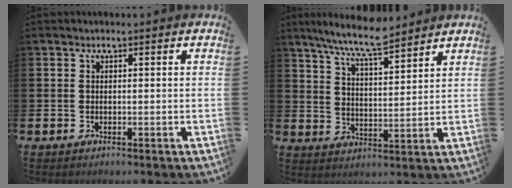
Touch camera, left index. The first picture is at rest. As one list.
[{"total": 8.2, "force": [7.5, 0.8, 3.3], "torque": [-0.089, -0.030, 0.135]}]